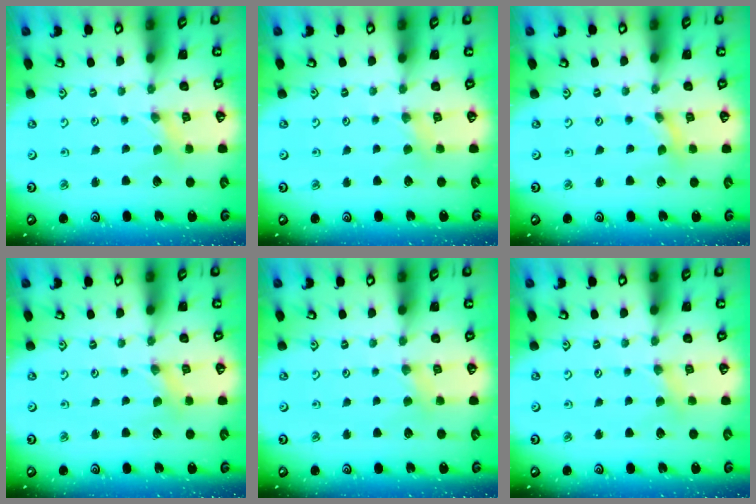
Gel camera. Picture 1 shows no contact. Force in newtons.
{"total": 2.7, "press": 2.7, "slide": 0.4}
{"total": 0.0}
{"total": 0.0}
{"total": 2.7, "press": 2.7, "slide": 0.4}
{"total": 2.6, "press": 2.6, "slide": 0.4}